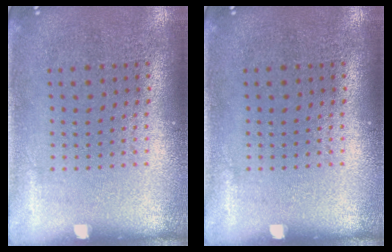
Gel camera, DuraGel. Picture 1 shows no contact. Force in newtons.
{"total": 0.0}